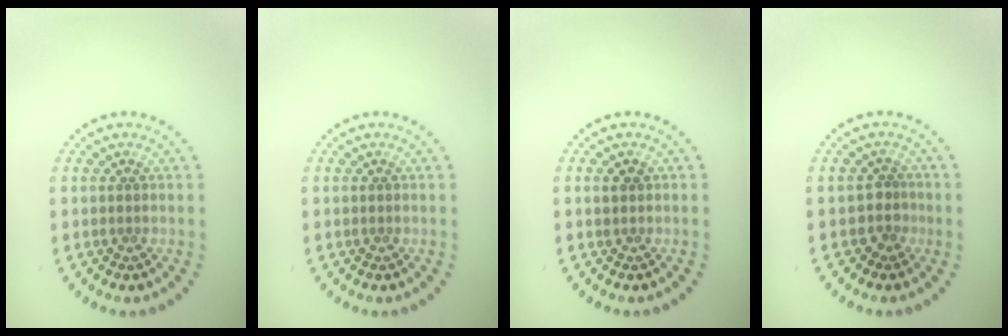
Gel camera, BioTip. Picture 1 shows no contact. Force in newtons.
{"total": 0.0}
{"total": 1.0, "press": 1.0, "slide": 0.3}
{"total": 1.5, "press": 1.2, "slide": 1.0}